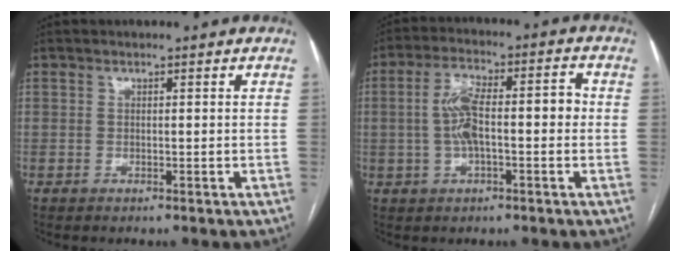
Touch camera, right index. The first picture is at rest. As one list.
[{"total": 9.1, "force": [-0.2, 2.8, 8.6], "torque": [-0.162, 0.035, 0.000]}]